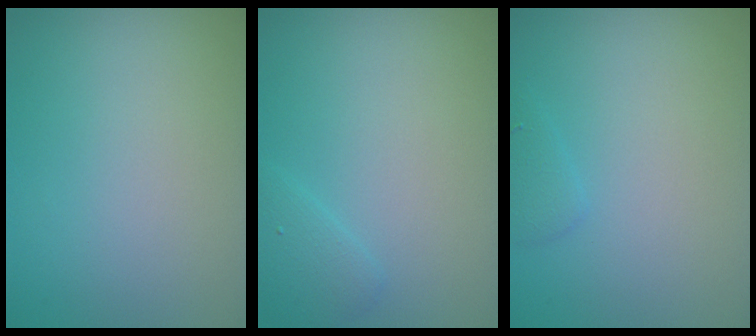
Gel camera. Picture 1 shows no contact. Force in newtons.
{"total": 1.4, "press": 1.4, "slide": 0.1}
{"total": 1.0, "press": 1.0, "slide": 0.1}